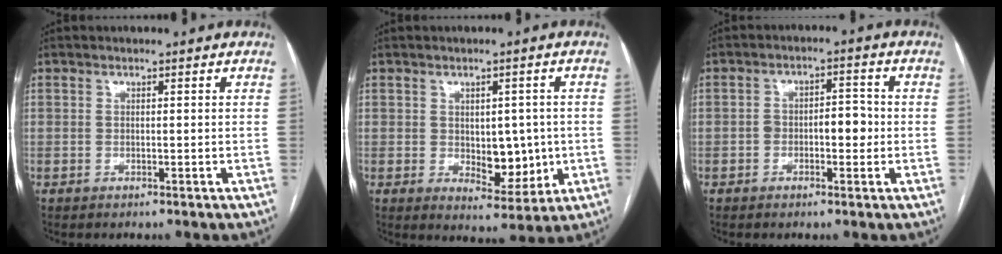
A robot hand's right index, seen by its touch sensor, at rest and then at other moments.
{"total": 7.3, "force": [-0.3, 4.1, 6.0], "torque": [-0.074, 0.001, 0.010]}
{"total": 4.8, "force": [-0.8, 2.4, 4.1], "torque": [-0.060, 0.019, -0.010]}